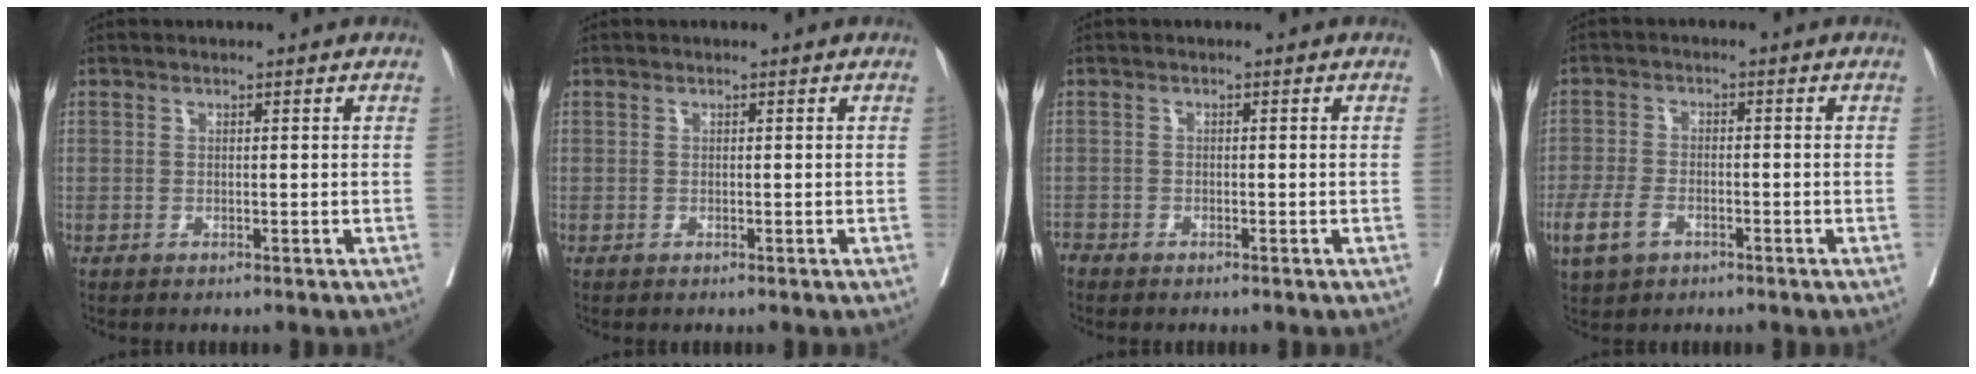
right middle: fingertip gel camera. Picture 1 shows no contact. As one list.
[{"total": 0.0}, {"total": 1.3, "force": [-1.2, 0.5, -0.1], "torque": [0.004, 0.000, -0.022]}, {"total": 6.0, "force": [-3.3, 3.7, 3.5], "torque": [-0.081, -0.001, -0.057]}]